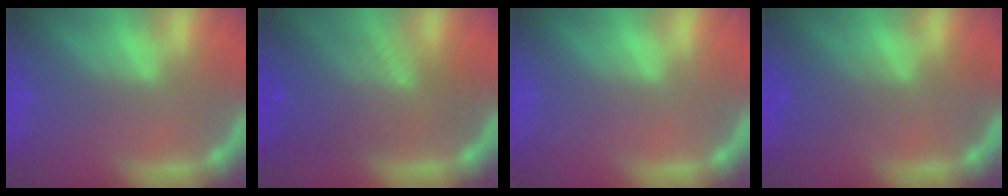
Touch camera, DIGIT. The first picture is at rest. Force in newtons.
{"total": 7.6}
{"total": 0.0}
{"total": 2.0}